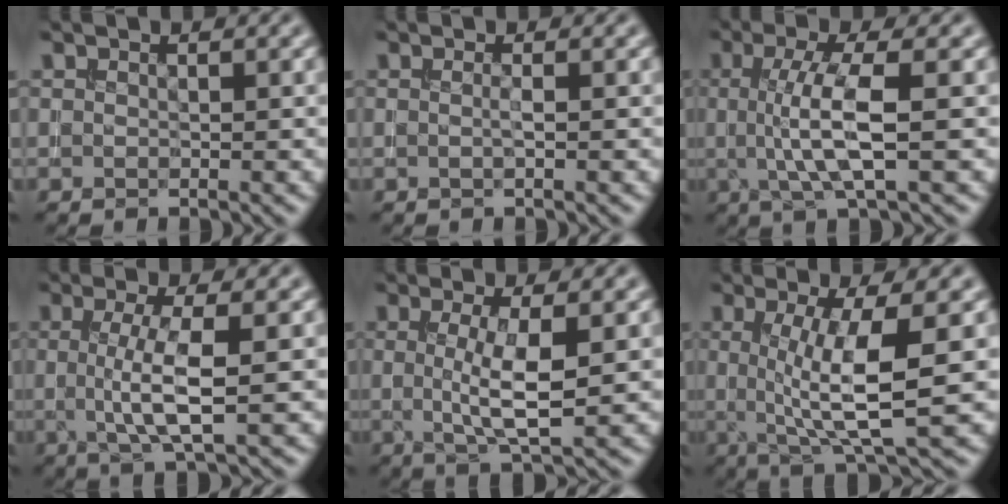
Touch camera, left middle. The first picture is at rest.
{"total": 0.7, "force": [-0.1, 0.1, 0.7], "torque": [-0.013, 0.003, -0.004]}
{"total": 5.4, "force": [-0.1, 1.2, 5.3], "torque": [-0.109, 0.001, -0.002]}
{"total": 4.7, "force": [-0.2, 1.1, 4.6], "torque": [-0.088, -0.001, -0.003]}
{"total": 4.5, "force": [0.0, 0.9, 4.4], "torque": [-0.083, -0.004, 0.004]}
{"total": 7.1, "force": [0.3, 1.6, 6.9], "torque": [-0.110, -0.003, 0.006]}